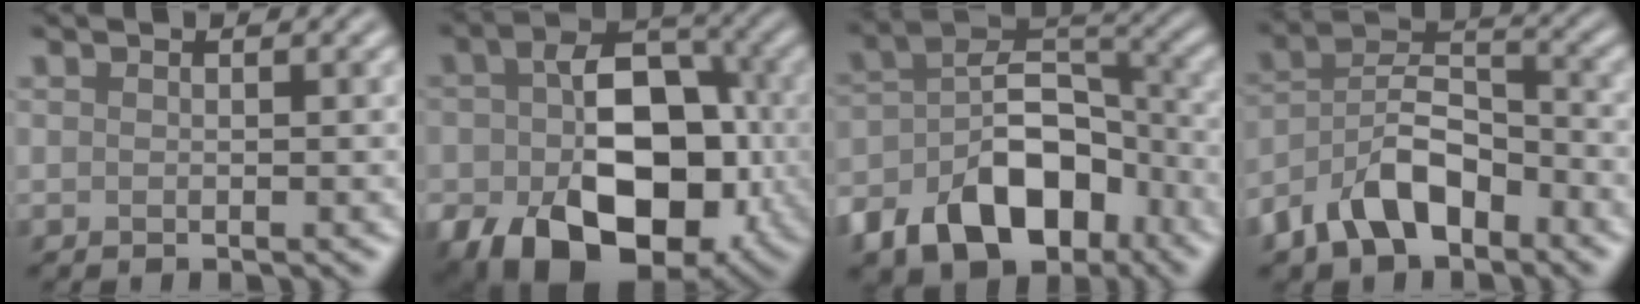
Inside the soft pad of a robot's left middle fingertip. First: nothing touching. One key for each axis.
{"total": 16.1, "fx": -4.1, "fy": 10.6, "fz": 11.3, "tx": -0.183, "ty": -0.042, "tz": -0.051}
{"total": 10.8, "fx": -5.5, "fy": 6.4, "fz": 6.7, "tx": -0.114, "ty": 0.001, "tz": -0.098}
{"total": 7.2, "fx": -4.4, "fy": 3.6, "fz": 4.5, "tx": -0.078, "ty": 0.012, "tz": -0.090}